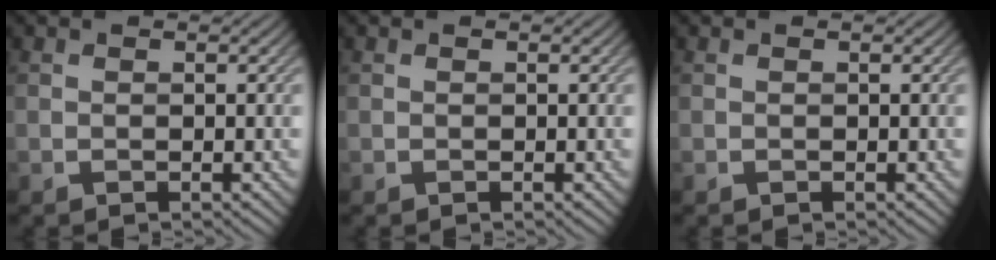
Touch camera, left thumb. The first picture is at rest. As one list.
[{"total": 0.0}, {"total": 0.0}]